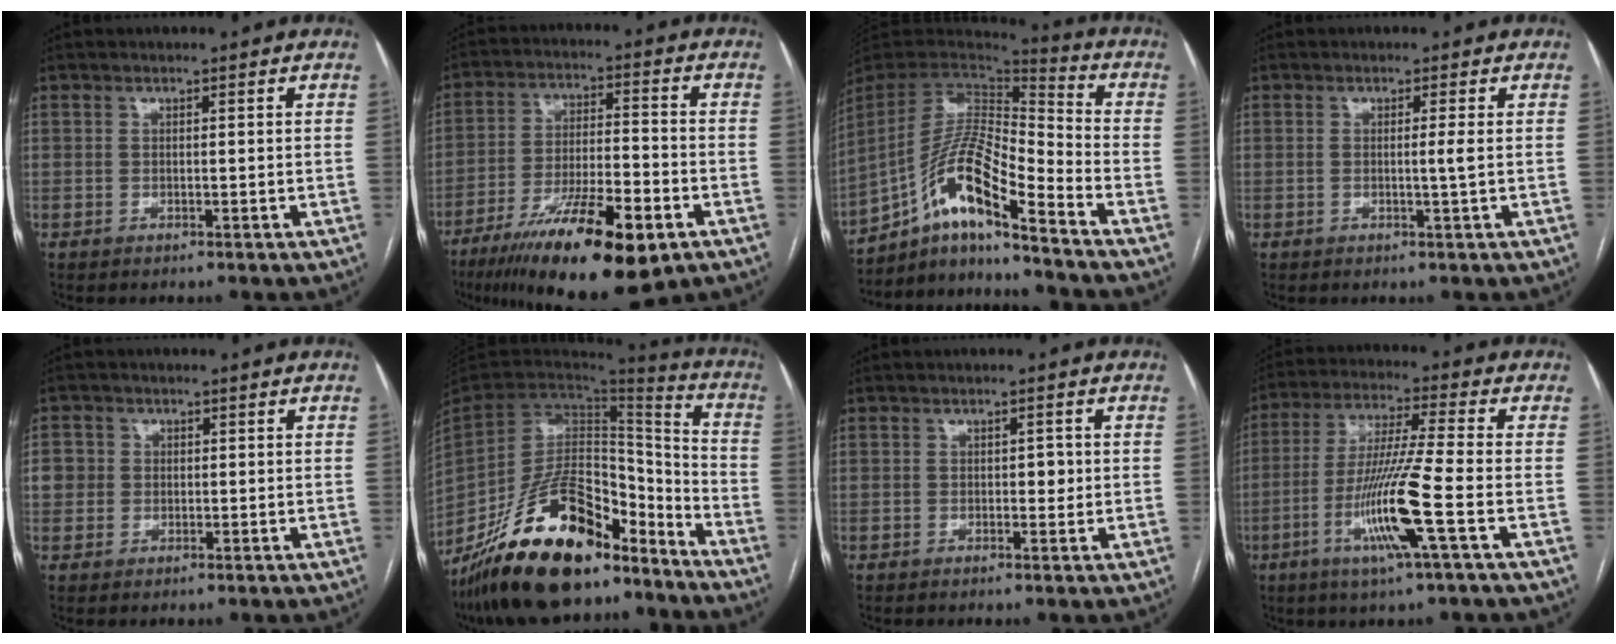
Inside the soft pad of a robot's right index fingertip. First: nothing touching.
{"total": 18.1, "force": [-10.6, 3.5, 14.2], "torque": [-0.234, -0.029, -0.175]}
{"total": 15.4, "force": [-10.1, 1.8, 11.4], "torque": [-0.224, 0.015, -0.180]}
{"total": 1.5, "force": [-0.1, -0.5, 1.4], "torque": [-0.024, -0.001, -0.003]}
{"total": 3.6, "force": [0.3, 3.5, 0.7], "torque": [-0.002, 0.013, 0.007]}
{"total": 25.2, "force": [-18.3, 9.2, 14.6], "torque": [-0.295, -0.010, -0.315]}
{"total": 1.8, "force": [0.0, 1.0, 1.5], "torque": [-0.015, 0.003, -0.001]}
{"total": 12.6, "force": [-4.3, -1.0, 11.8], "torque": [-0.235, -0.015, -0.088]}